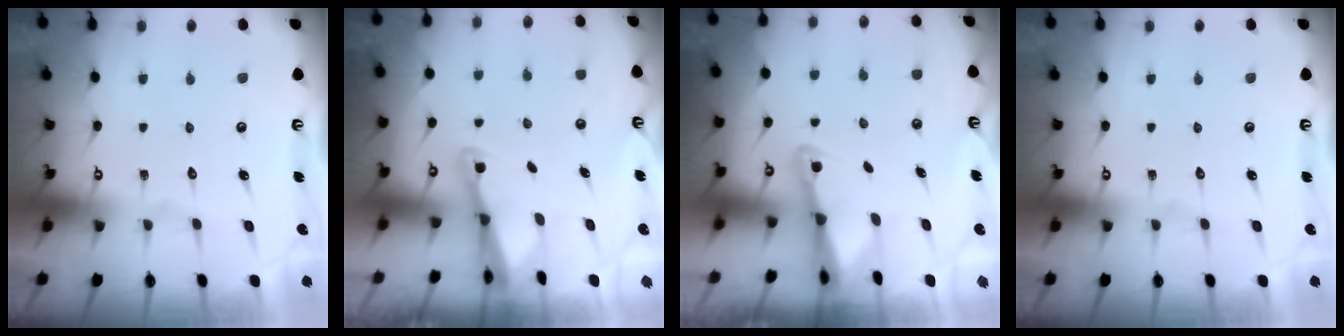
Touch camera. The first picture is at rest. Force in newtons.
{"total": 2.6, "press": 2.6, "slide": 0.3}
{"total": 2.3, "press": 2.2, "slide": 0.6}
{"total": 0.0}